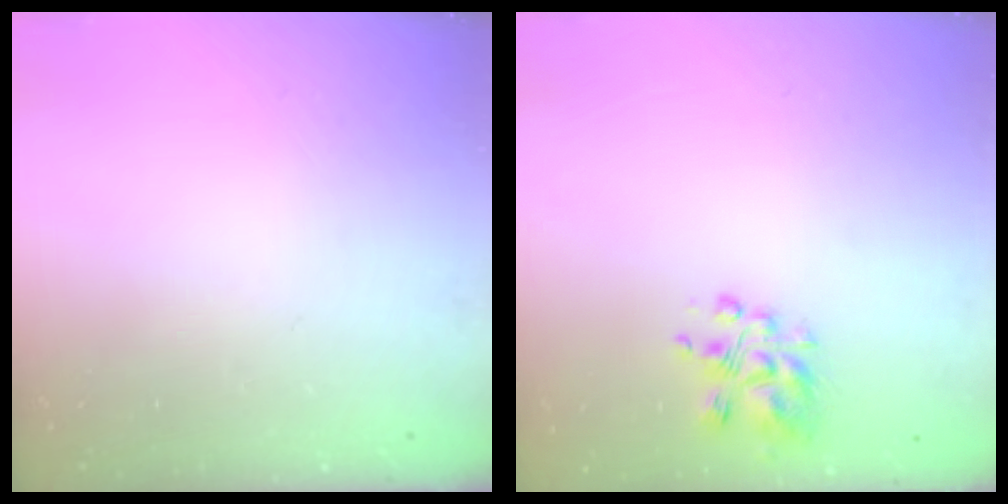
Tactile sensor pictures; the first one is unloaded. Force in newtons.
{"total": 6.3, "press": 6.1, "slide": 1.4}